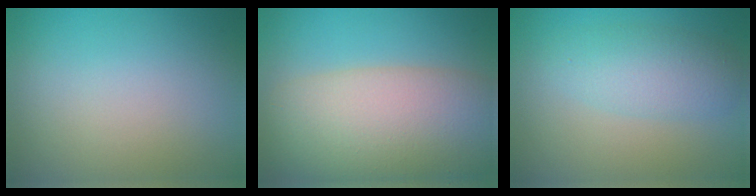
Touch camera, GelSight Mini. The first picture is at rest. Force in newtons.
{"total": 12.4, "press": 12.4, "slide": 0.6}
{"total": 3.5, "press": 3.5, "slide": 0.2}